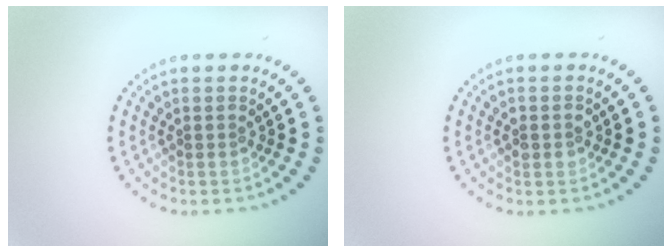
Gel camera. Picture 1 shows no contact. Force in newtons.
{"total": 1.3, "press": 1.3, "slide": 0.1}